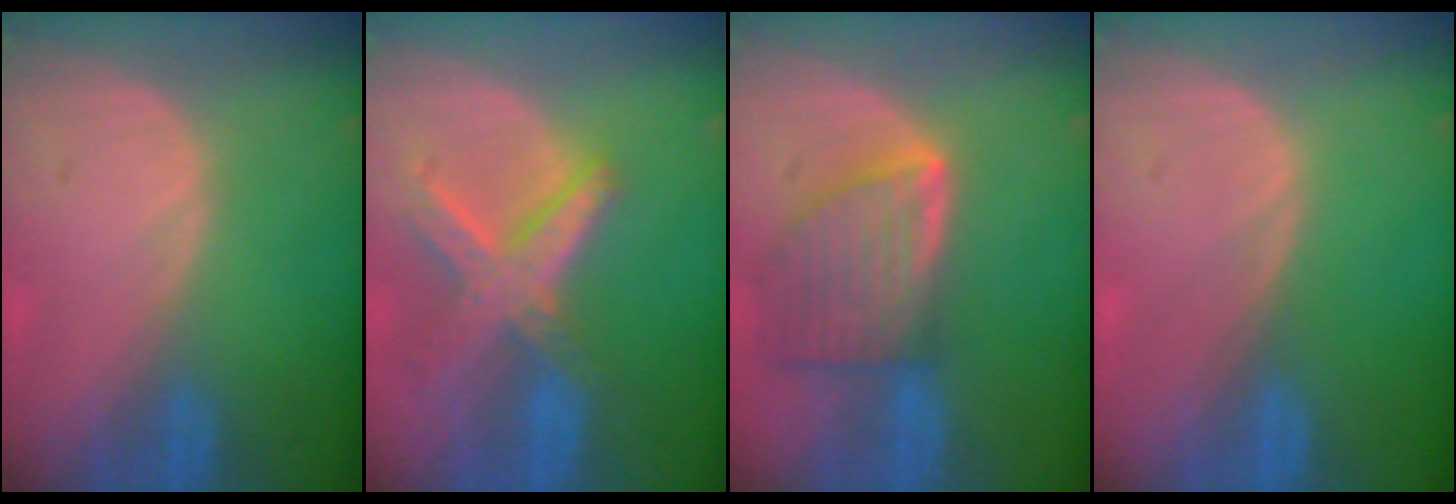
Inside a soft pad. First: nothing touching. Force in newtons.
{"total": 8.2, "press": 7.0, "slide": 4.2}
{"total": 8.0, "press": 7.2, "slide": 3.6}
{"total": 0.0}